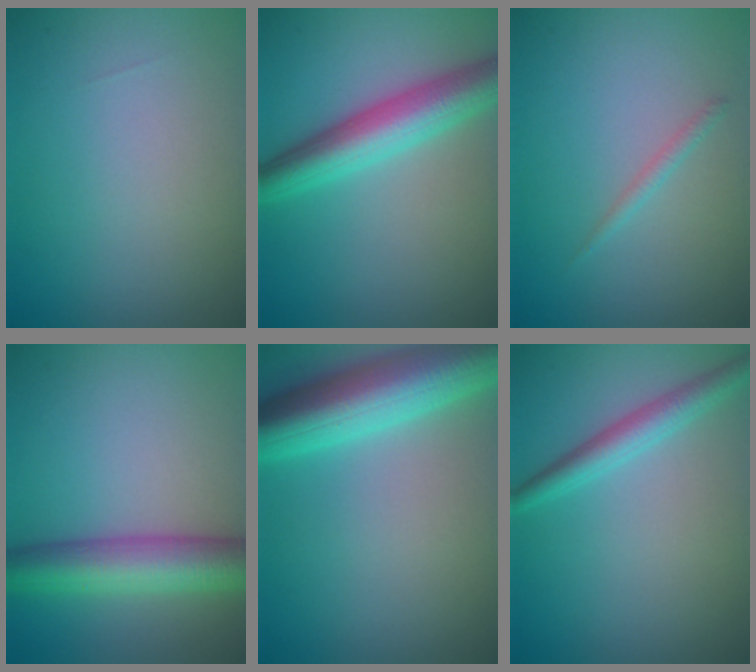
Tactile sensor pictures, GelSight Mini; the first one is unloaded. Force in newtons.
{"total": 5.8, "press": 5.8, "slide": 0.3}
{"total": 0.9, "press": 0.9, "slide": 0.0}
{"total": 6.5, "press": 6.5, "slide": 0.2}
{"total": 8.9, "press": 8.9, "slide": 0.3}
{"total": 2.7, "press": 2.7, "slide": 0.1}